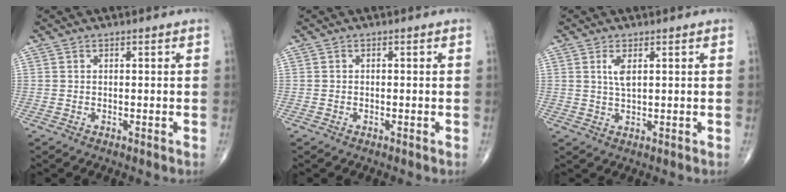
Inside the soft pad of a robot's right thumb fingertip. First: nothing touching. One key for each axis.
{"total": 0.0}
{"total": 2.9, "fx": 1.0, "fy": 1.0, "fz": 2.5, "tx": -0.051, "ty": -0.005, "tz": 0.023}